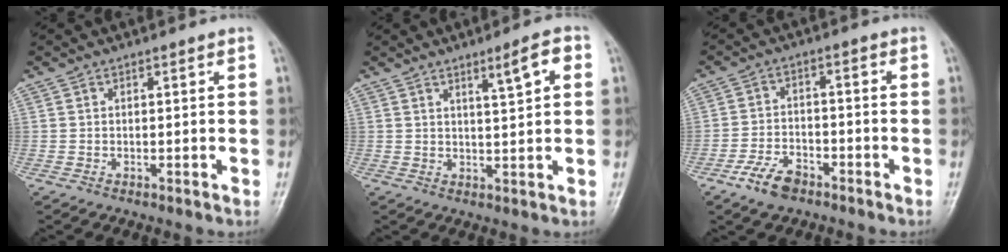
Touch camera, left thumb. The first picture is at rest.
{"total": 5.1, "force": [2.2, 0.8, 4.5], "torque": [-0.068, -0.005, 0.037]}
{"total": 6.3, "force": [-4.1, 3.3, 3.4], "torque": [-0.063, 0.023, -0.077]}